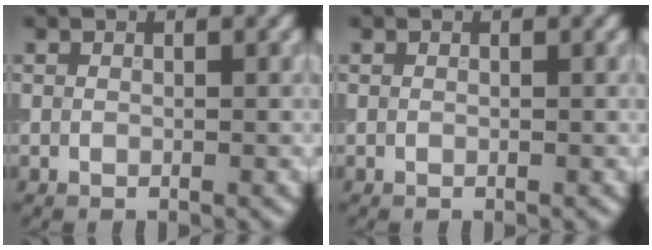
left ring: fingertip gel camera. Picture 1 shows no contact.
{"total": 0.0}